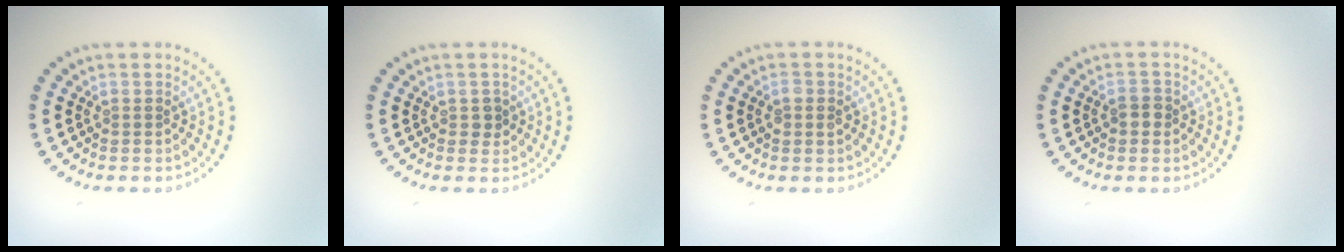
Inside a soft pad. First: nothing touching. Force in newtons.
{"total": 0.9, "press": 0.8, "slide": 0.4}
{"total": 1.1, "press": 1.1, "slide": 0.1}
{"total": 1.3, "press": 1.2, "slide": 0.4}